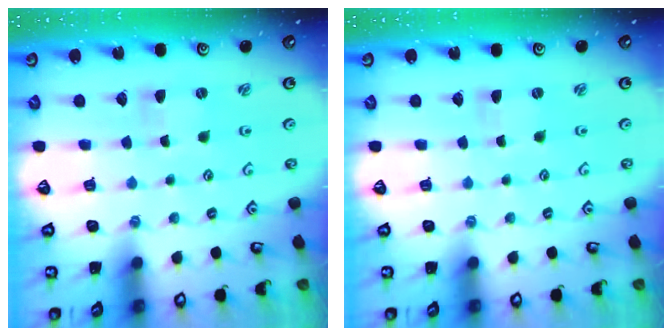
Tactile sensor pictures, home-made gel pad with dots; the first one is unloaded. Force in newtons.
{"total": 0.0}